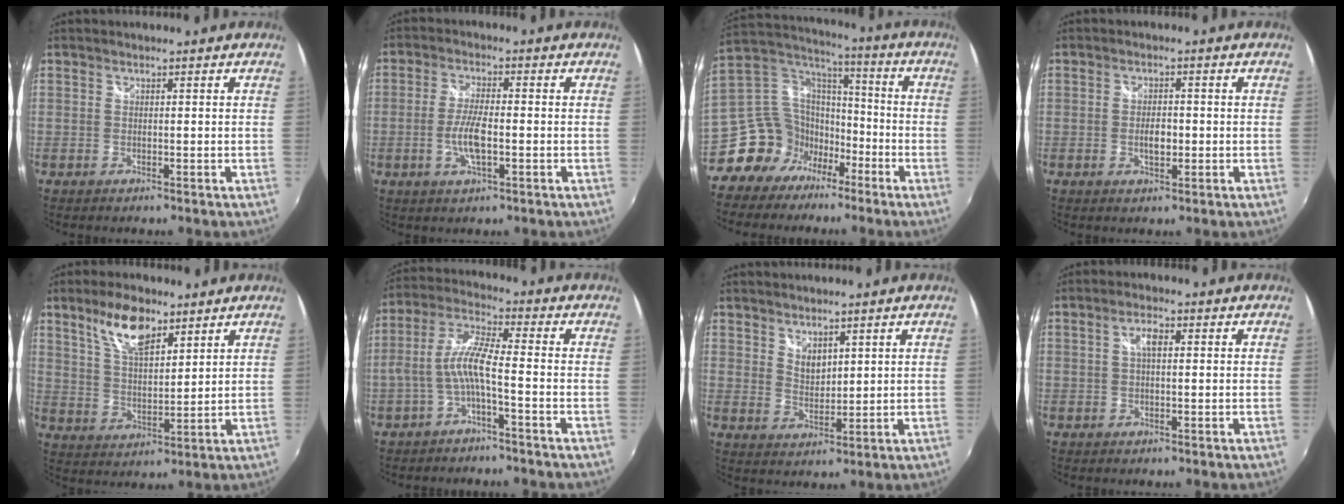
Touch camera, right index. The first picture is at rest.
{"total": 6.1, "force": [-1.6, 1.6, 5.6], "torque": [-0.117, -0.003, -0.031]}
{"total": 13.3, "force": [-8.1, 9.8, 3.8], "torque": [-0.083, 0.045, -0.143]}
{"total": 3.1, "force": [-0.6, 1.7, 2.5], "torque": [-0.044, -0.001, -0.010]}
{"total": 9.4, "force": [6.1, 3.7, 6.1], "torque": [-0.112, 0.011, 0.118]}
{"total": 7.0, "force": [-2.7, 0.7, 6.5], "torque": [-0.153, 0.013, -0.049]}
{"total": 3.8, "force": [2.7, 2.0, 1.6], "torque": [-0.019, -0.001, 0.051]}
{"total": 2.6, "force": [0.5, 1.0, 2.3], "torque": [-0.043, 0.007, 0.005]}